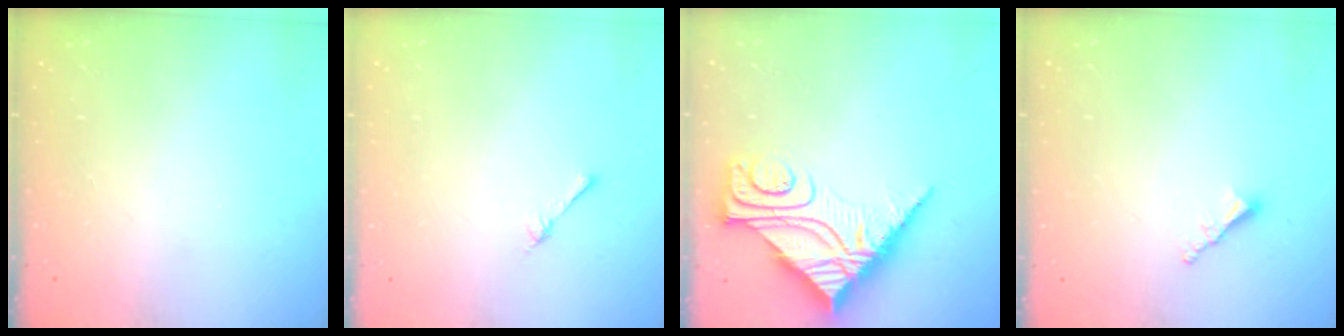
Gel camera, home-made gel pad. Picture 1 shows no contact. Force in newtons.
{"total": 2.4, "press": 2.4, "slide": 0.3}
{"total": 15.0, "press": 15.0, "slide": 1.6}
{"total": 2.5, "press": 2.5, "slide": 0.3}